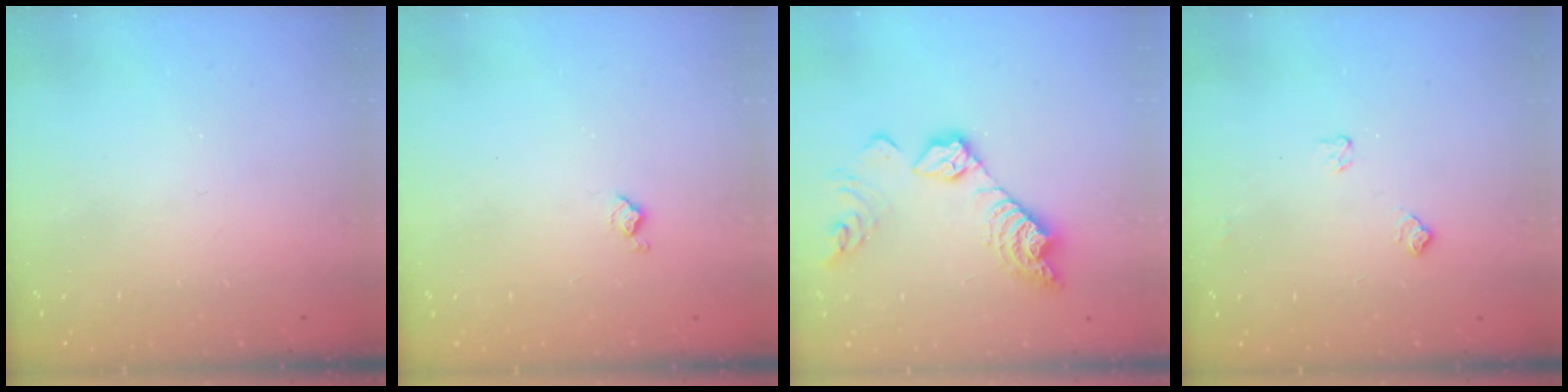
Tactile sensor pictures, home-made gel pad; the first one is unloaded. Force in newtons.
{"total": 5.0, "press": 4.9, "slide": 0.8}
{"total": 15.8, "press": 15.7, "slide": 0.8}
{"total": 4.9, "press": 4.8, "slide": 0.7}